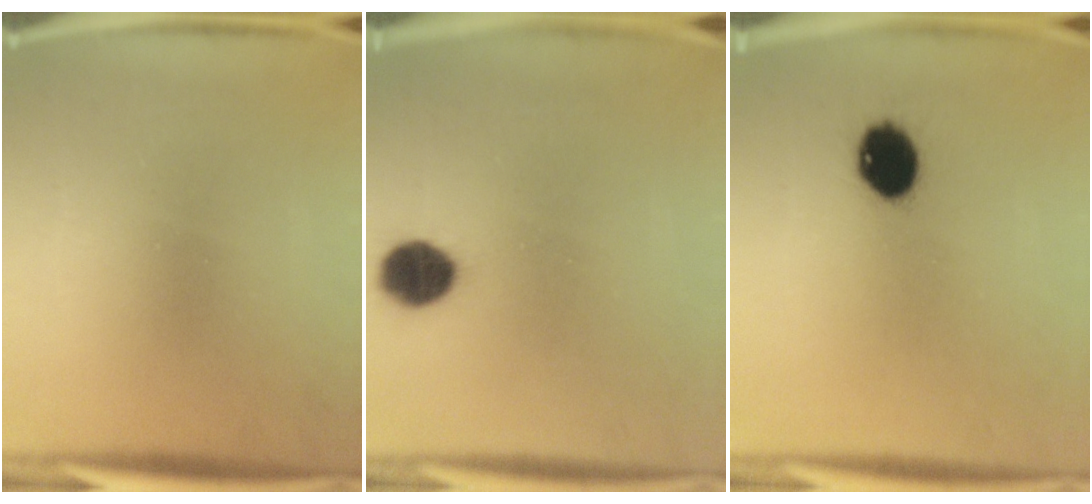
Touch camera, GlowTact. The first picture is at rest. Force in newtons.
{"total": 7.6}
{"total": 9.1}